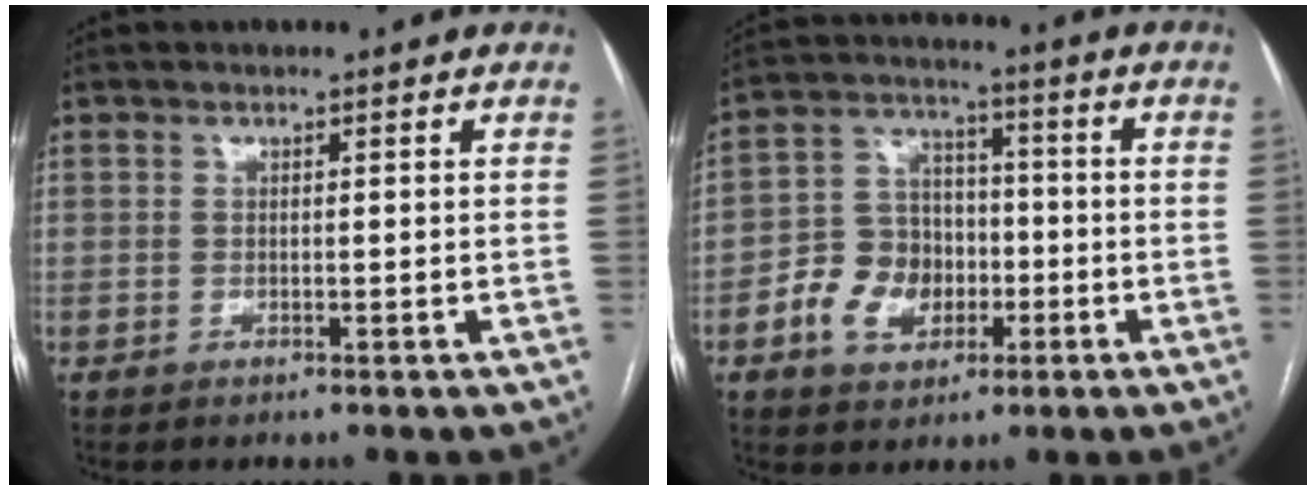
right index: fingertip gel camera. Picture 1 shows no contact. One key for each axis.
{"total": 9.8, "fx": -3.3, "fy": 7.6, "fz": 5.2, "tx": -0.115, "ty": 0.028, "tz": -0.052}